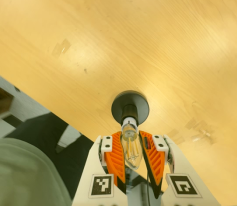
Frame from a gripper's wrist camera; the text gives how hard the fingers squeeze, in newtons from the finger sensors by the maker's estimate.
{"total": 18.7, "left": 18.8, "right": 18.5}